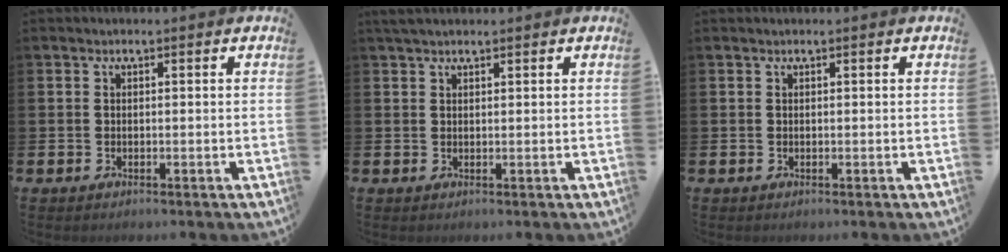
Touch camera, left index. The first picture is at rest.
{"total": 1.8, "force": [1.5, 0.5, 0.7], "torque": [-0.015, 0.006, 0.028]}
{"total": 0.0}